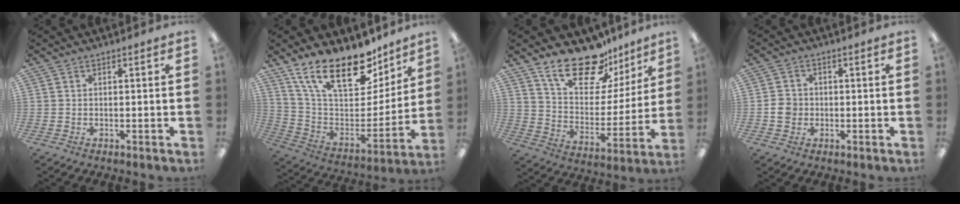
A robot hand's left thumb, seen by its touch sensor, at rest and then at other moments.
{"total": 23.2, "force": [16.4, 10.1, 12.9], "torque": [-0.217, -0.109, 0.292]}
{"total": 20.0, "force": [15.1, 9.0, 9.4], "torque": [-0.154, -0.097, 0.266]}
{"total": 3.8, "force": [-0.6, 3.4, 1.6], "torque": [-0.028, 0.007, -0.011]}